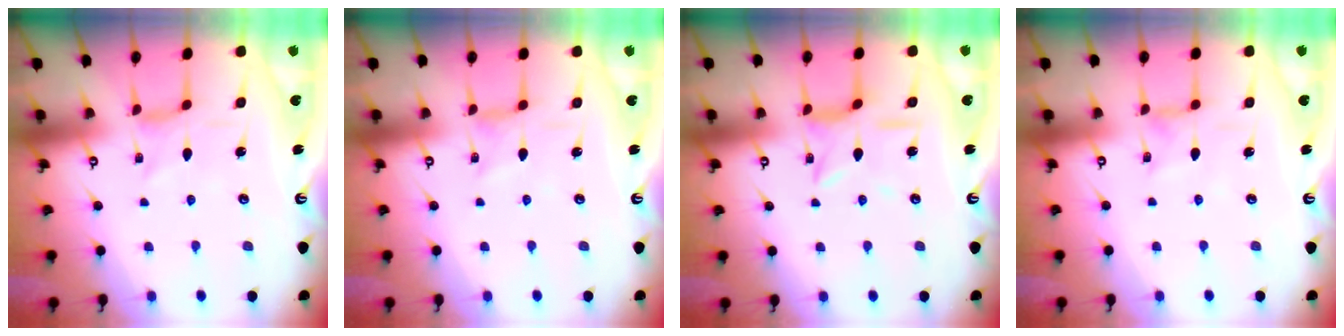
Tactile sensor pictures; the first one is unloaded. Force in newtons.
{"total": 1.6, "press": 1.5, "slide": 0.3}
{"total": 5.6, "press": 5.6, "slide": 0.3}
{"total": 1.2, "press": 1.2, "slide": 0.2}